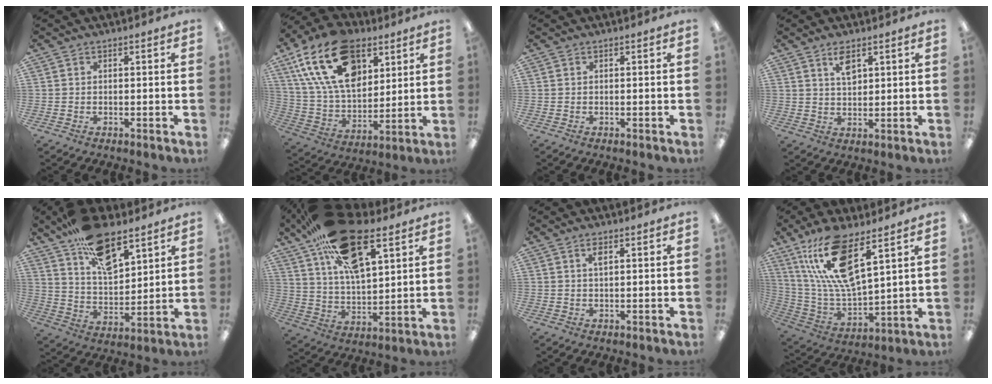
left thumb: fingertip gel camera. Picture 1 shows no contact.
{"total": 24.3, "force": [11.8, 14.6, 15.3], "torque": [-0.287, -0.045, 0.211]}
{"total": 0.0}
{"total": 5.0, "force": [3.0, 2.4, 3.2], "torque": [-0.045, -0.006, 0.048]}
{"total": 16.0, "force": [11.0, 7.3, 9.2], "torque": [-0.155, -0.055, 0.197]}
{"total": 24.1, "force": [13.7, 11.0, 16.5], "torque": [-0.285, -0.053, 0.238]}
{"total": 1.9, "force": [1.1, 0.6, 1.4], "torque": [-0.025, 0.000, 0.017]}
{"total": 16.8, "force": [10.2, 5.0, 12.4], "torque": [-0.270, -0.050, 0.174]}